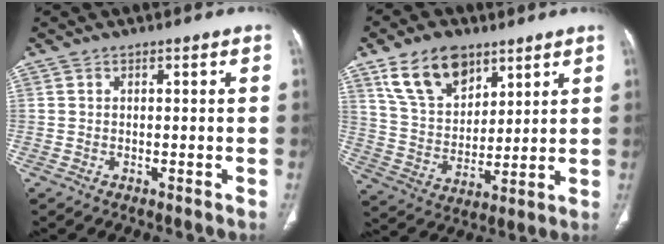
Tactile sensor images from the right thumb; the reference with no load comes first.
{"total": 13.9, "force": [8.4, 8.2, 7.4], "torque": [-0.108, -0.035, 0.166]}